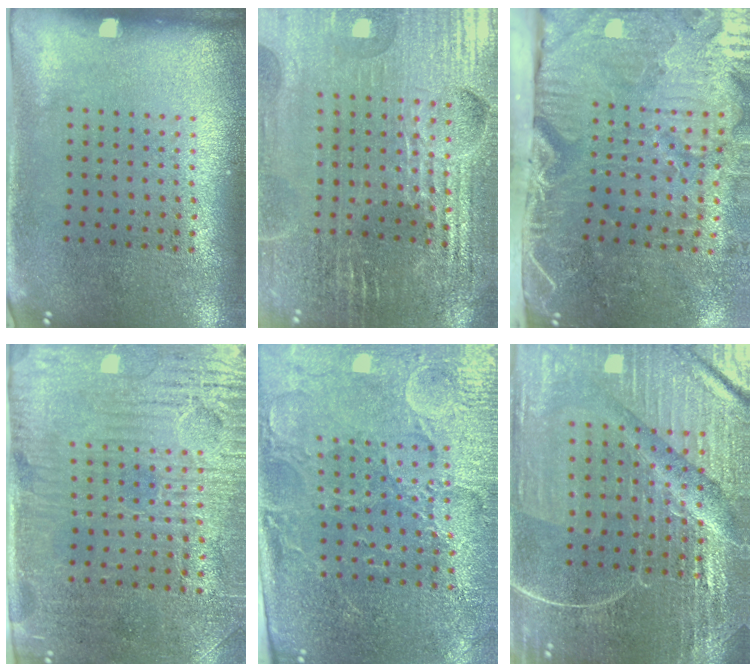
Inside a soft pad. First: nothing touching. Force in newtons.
{"total": 4.2, "press": 4.0, "slide": 1.1}
{"total": 5.4, "press": 4.4, "slide": 3.1}
{"total": 3.6, "press": 3.2, "slide": 1.5}
{"total": 3.5, "press": 3.4, "slide": 1.1}
{"total": 5.7, "press": 5.3, "slide": 2.1}